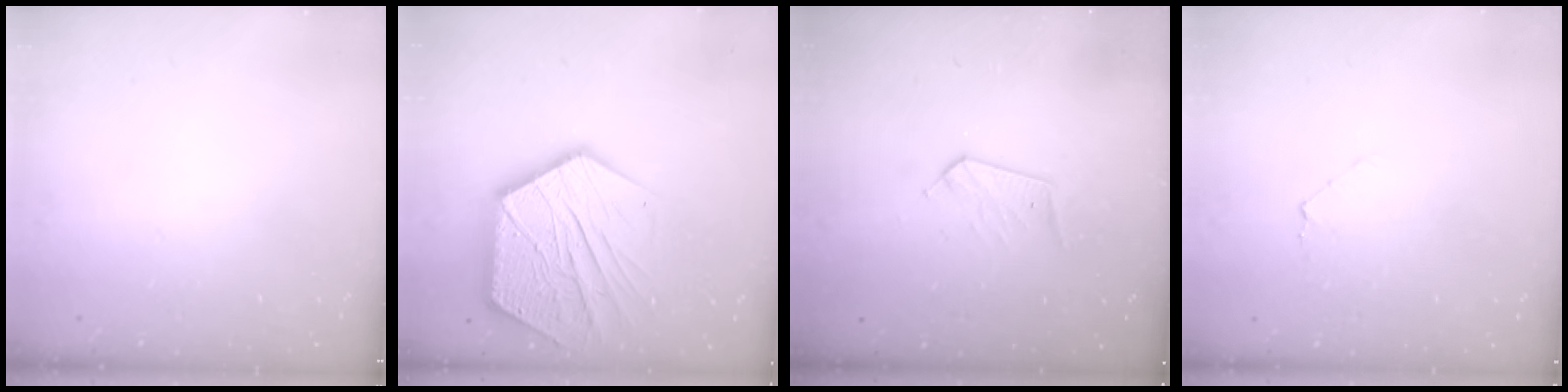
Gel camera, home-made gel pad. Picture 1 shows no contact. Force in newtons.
{"total": 21.9, "press": 21.9, "slide": 1.4}
{"total": 6.9, "press": 6.9, "slide": 0.7}
{"total": 3.5, "press": 3.5, "slide": 0.3}